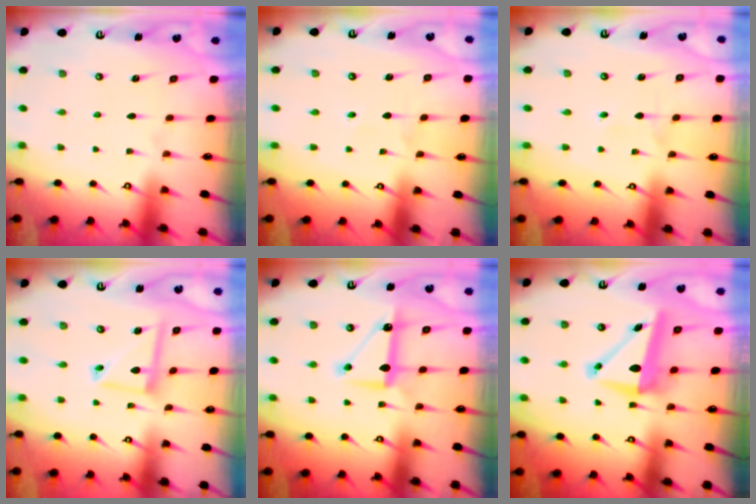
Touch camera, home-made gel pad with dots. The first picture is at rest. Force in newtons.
{"total": 2.3, "press": 2.2, "slide": 0.7}
{"total": 2.3, "press": 2.3, "slide": 0.2}
{"total": 10.5, "press": 10.5, "slide": 0.9}
{"total": 10.2, "press": 10.2, "slide": 0.8}
{"total": 10.3, "press": 9.8, "slide": 3.2}